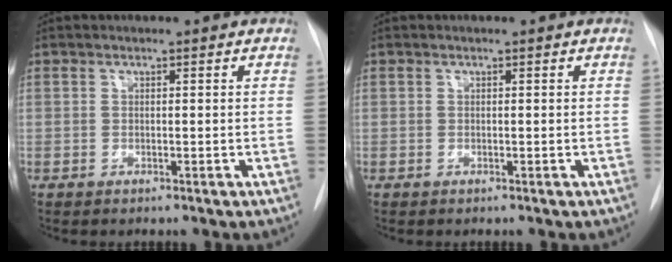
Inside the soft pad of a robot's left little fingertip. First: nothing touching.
{"total": 0.0}